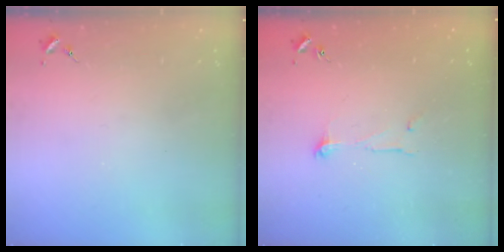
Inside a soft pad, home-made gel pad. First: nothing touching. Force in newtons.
{"total": 5.8, "press": 5.8, "slide": 0.5}